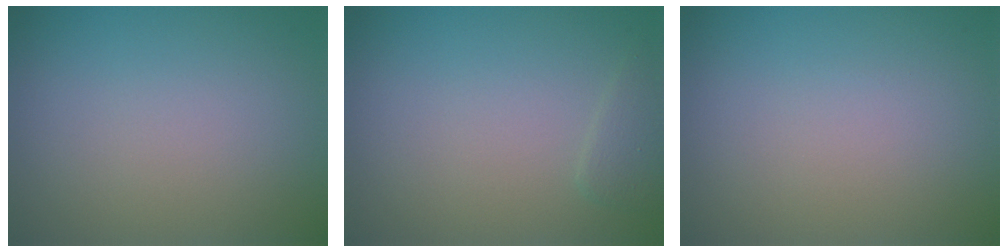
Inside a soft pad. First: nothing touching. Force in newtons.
{"total": 1.1, "press": 1.1, "slide": 0.1}
{"total": 0.0}